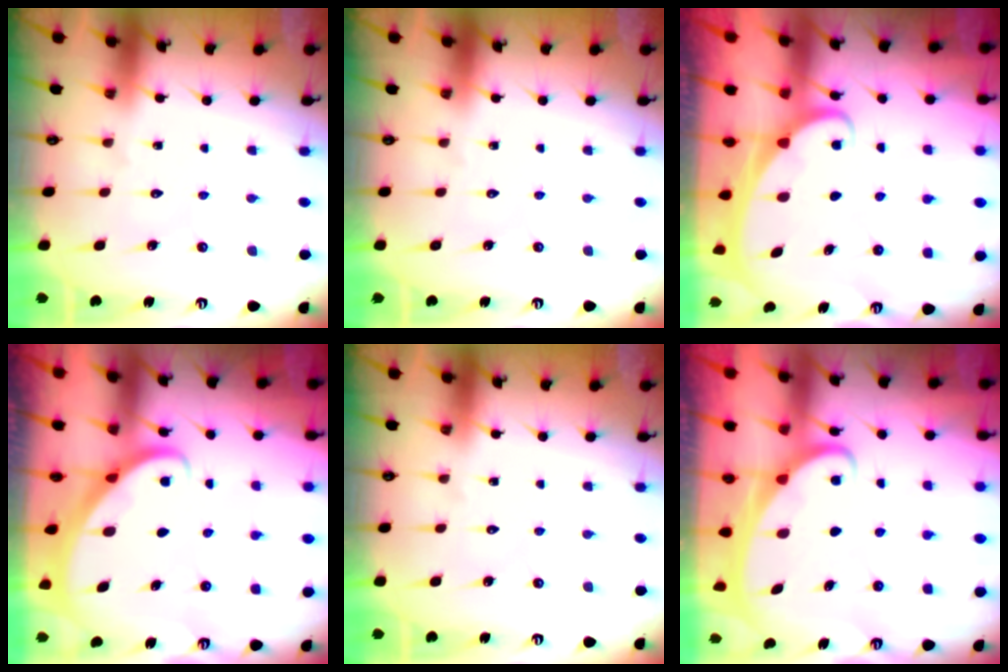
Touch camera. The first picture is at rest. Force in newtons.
{"total": 0.0}
{"total": 1.9, "press": 1.9, "slide": 0.1}
{"total": 2.5, "press": 2.5, "slide": 0.2}
{"total": 0.0}
{"total": 2.1, "press": 2.1, "slide": 0.3}